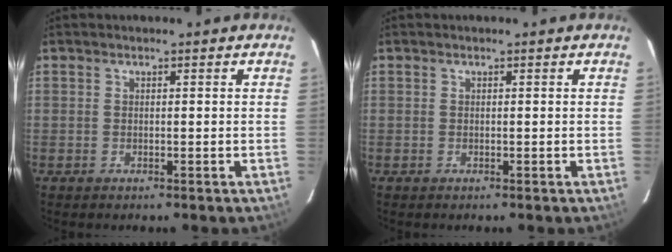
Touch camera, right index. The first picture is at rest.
{"total": 0.0}